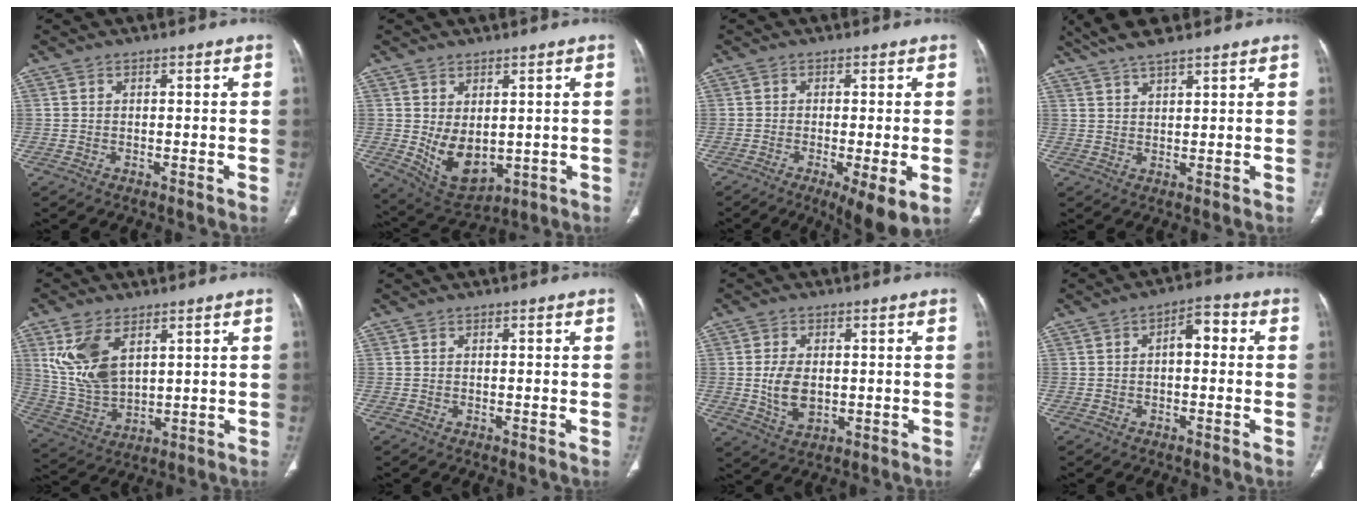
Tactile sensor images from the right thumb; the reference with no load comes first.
{"total": 9.2, "force": [0.0, 5.9, 7.1], "torque": [-0.102, -0.014, 0.031]}
{"total": 8.4, "force": [-3.0, 1.8, 7.6], "torque": [-0.119, -0.018, -0.046]}
{"total": 7.2, "force": [5.8, 1.3, 4.0], "torque": [-0.077, -0.001, 0.112]}
{"total": 12.2, "force": [5.0, 6.7, 8.9], "torque": [-0.176, -0.018, 0.116]}
{"total": 0.0}
{"total": 6.9, "force": [0.0, 4.4, 5.3], "torque": [-0.097, -0.008, 0.010]}
{"total": 5.0, "force": [0.4, 2.7, 4.3], "torque": [-0.052, 0.018, -0.004]}